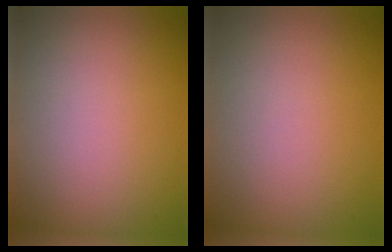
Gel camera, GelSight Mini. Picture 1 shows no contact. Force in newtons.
{"total": 0.0}